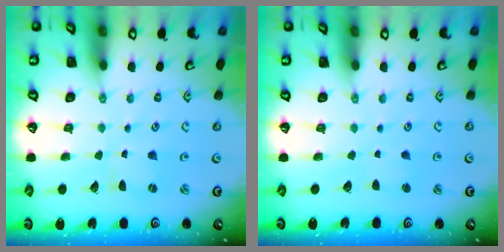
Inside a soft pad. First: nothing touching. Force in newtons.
{"total": 1.9, "press": 1.9, "slide": 0.3}